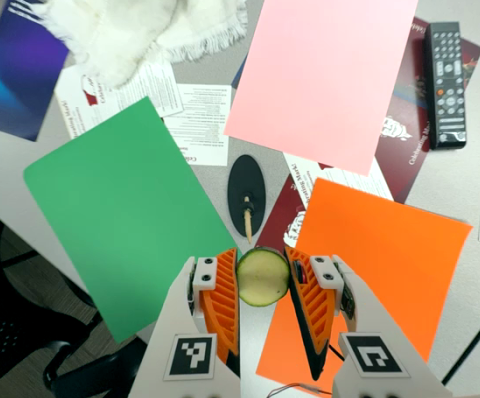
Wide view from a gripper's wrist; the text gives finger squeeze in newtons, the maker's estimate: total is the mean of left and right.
{"total": 12.4, "left": 13.1, "right": 11.6}